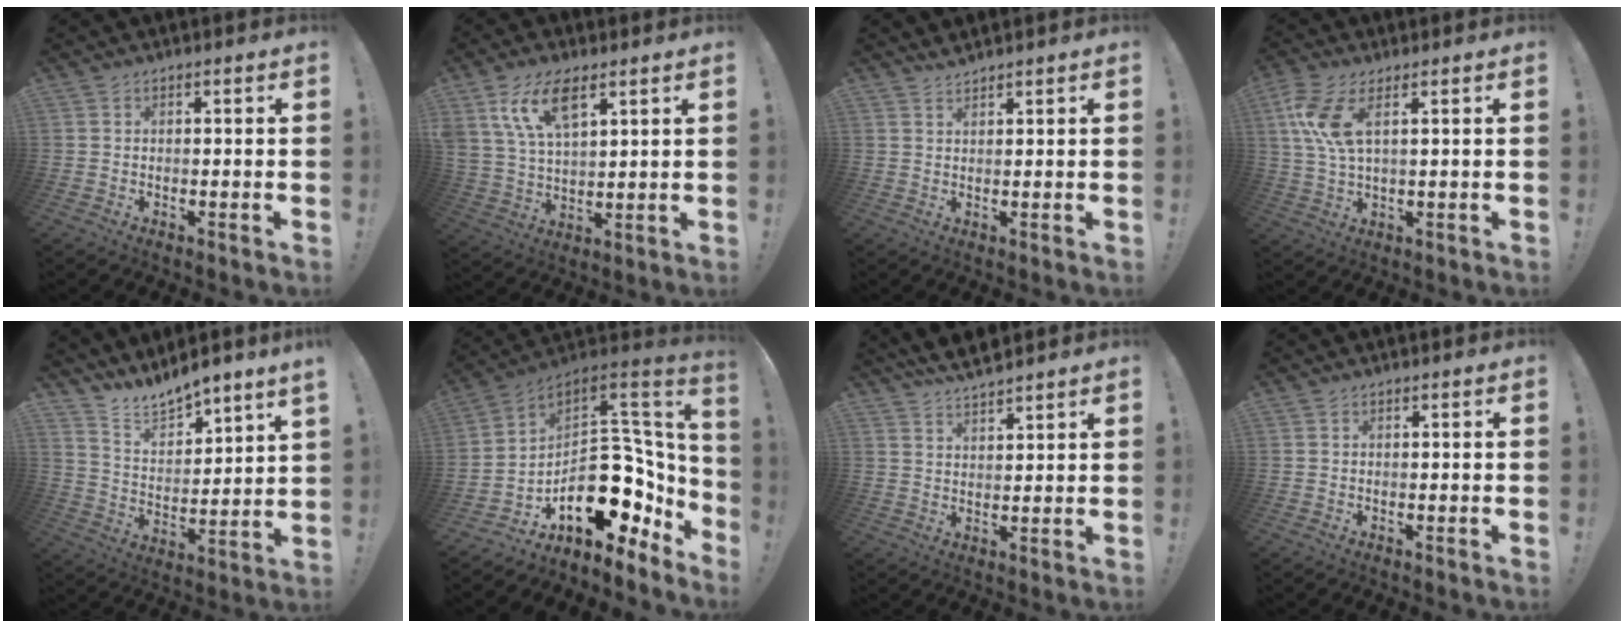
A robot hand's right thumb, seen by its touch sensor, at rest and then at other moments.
{"total": 12.7, "force": [7.3, 6.1, 8.5], "torque": [-0.161, -0.022, 0.133]}
{"total": 2.1, "force": [2.1, 0.0, 0.2], "torque": [0.003, -0.014, 0.037]}
{"total": 8.9, "force": [3.3, 3.1, 7.6], "torque": [-0.161, -0.014, 0.060]}
{"total": 8.2, "force": [8.2, 0.4, 0.2], "torque": [-0.017, -0.092, 0.148]}
{"total": 22.4, "force": [-4.1, 13.7, 17.3], "torque": [-0.240, -0.004, -0.039]}
{"total": 6.2, "force": [5.7, 1.5, 2.1], "torque": [-0.038, -0.033, 0.105]}
{"total": 0.0}